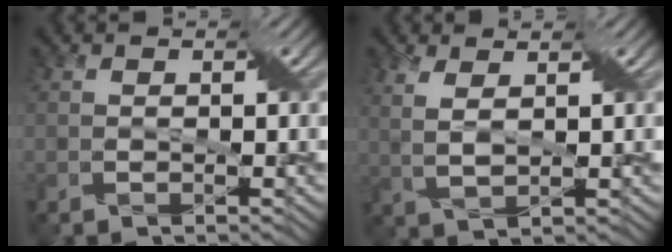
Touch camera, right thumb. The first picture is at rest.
{"total": 3.6, "force": [1.8, 1.1, 2.8], "torque": [-0.069, 0.002, 0.036]}